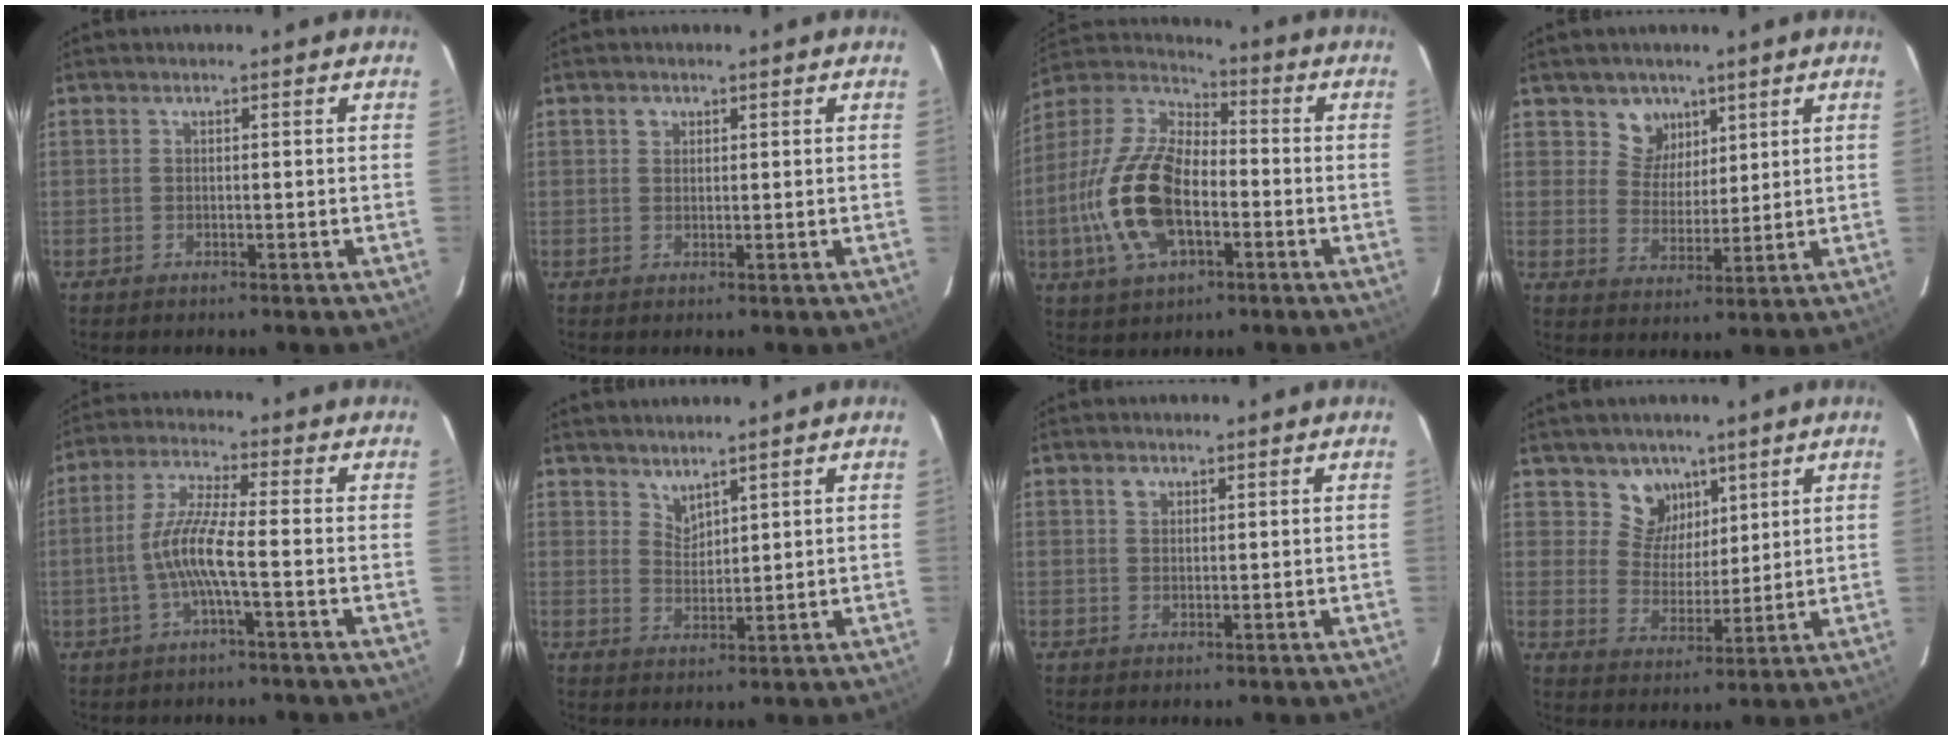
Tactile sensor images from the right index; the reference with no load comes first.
{"total": 1.4, "force": [0.6, 1.2, 0.4], "torque": [-0.005, 0.007, 0.010]}
{"total": 18.4, "force": [-4.4, 9.2, 15.3], "torque": [-0.333, -0.002, -0.084]}
{"total": 6.3, "force": [3.8, 4.9, 0.7], "torque": [-0.005, 0.003, 0.071]}
{"total": 7.8, "force": [-2.2, 0.2, 7.5], "torque": [-0.164, 0.006, -0.043]}
{"total": 3.2, "force": [2.9, 1.1, 0.7], "torque": [-0.010, -0.002, 0.055]}
{"total": 1.6, "force": [0.9, 1.2, 0.6], "torque": [-0.011, 0.006, 0.015]}
{"total": 7.6, "force": [4.9, 5.7, 1.1], "torque": [-0.010, -0.008, 0.091]}